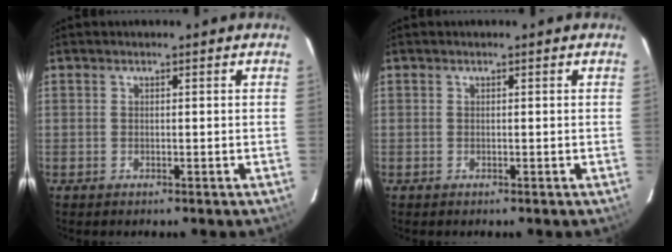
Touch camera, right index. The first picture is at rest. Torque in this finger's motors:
{"motor_torque": [0.07, 0.08, 0.00, 0.01]}